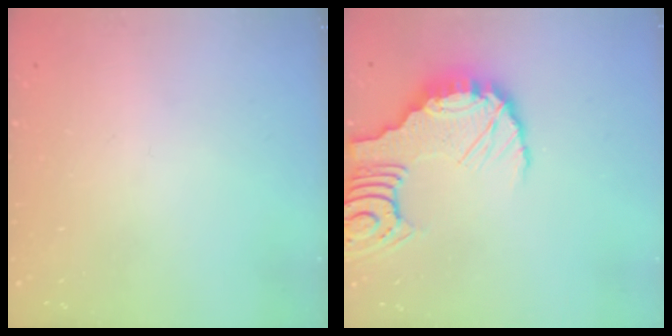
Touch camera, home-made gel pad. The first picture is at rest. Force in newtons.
{"total": 12.4, "press": 12.4, "slide": 0.8}